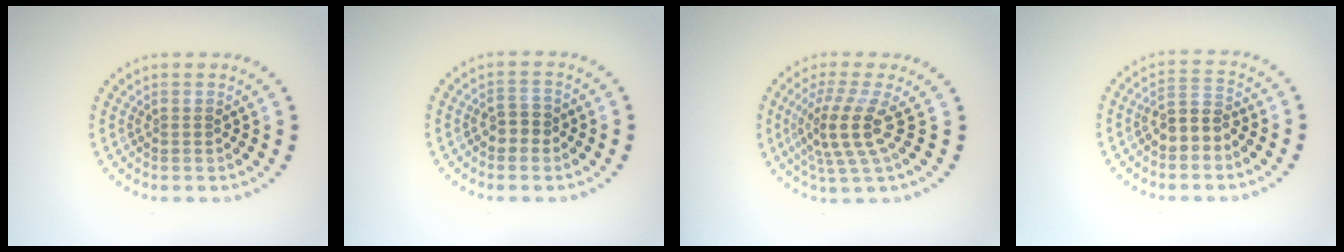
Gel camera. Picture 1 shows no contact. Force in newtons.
{"total": 1.8, "press": 1.7, "slide": 0.6}
{"total": 4.0, "press": 3.1, "slide": 2.6}
{"total": 2.9, "press": 2.7, "slide": 1.1}